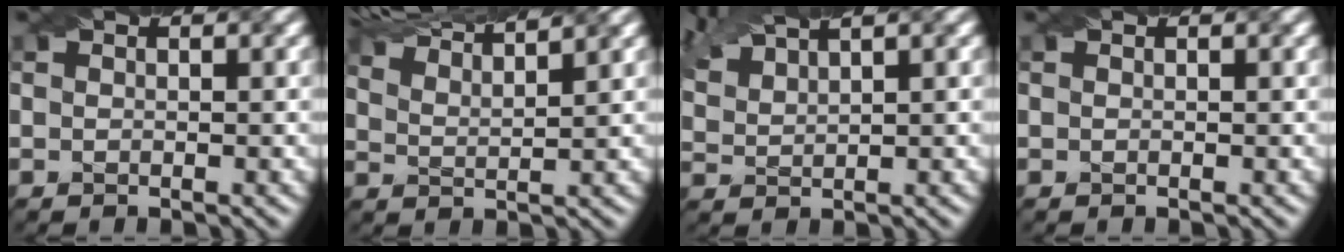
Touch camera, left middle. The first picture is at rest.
{"total": 8.9, "force": [8.2, 1.3, 3.2], "torque": [-0.067, 0.023, 0.114]}
{"total": 4.6, "force": [3.9, 1.0, 2.1], "torque": [-0.069, 0.023, 0.080]}
{"total": 0.0}